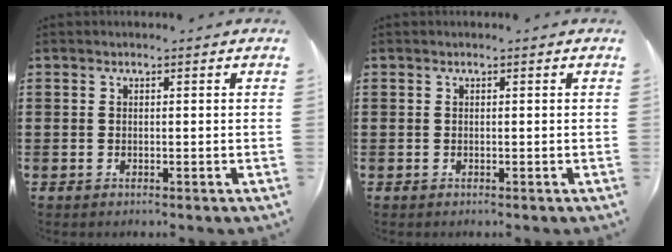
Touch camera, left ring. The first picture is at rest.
{"total": 0.0}